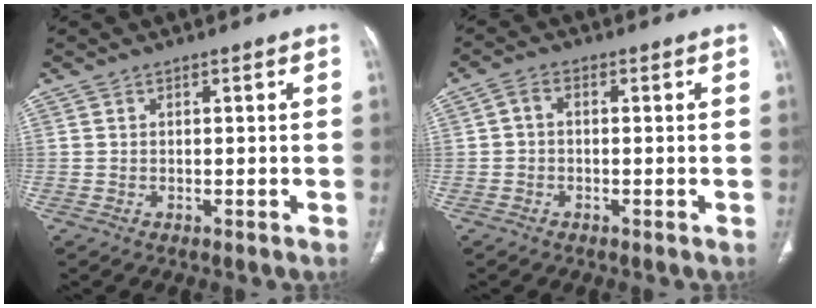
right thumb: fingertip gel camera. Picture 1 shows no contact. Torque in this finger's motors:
{"motor_torque": [-0.39, 0.42, 0.13, 0.30, 0.03]}